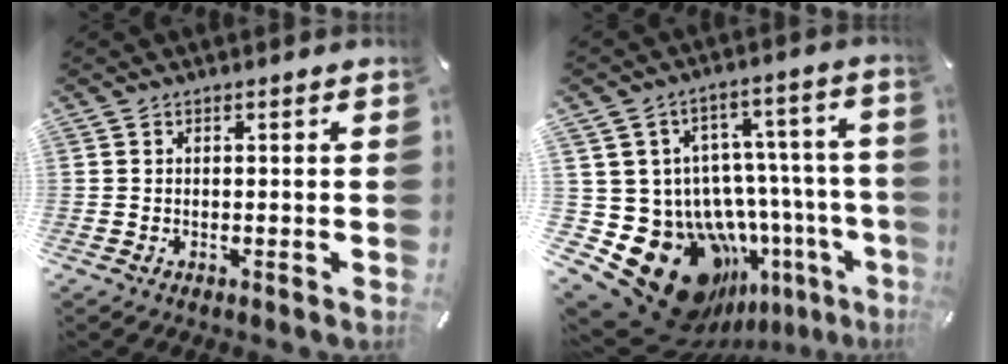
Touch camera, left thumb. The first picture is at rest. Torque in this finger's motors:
{"motor_torque": [0.88, 1.09, 0.24, 0.23, 0.26]}